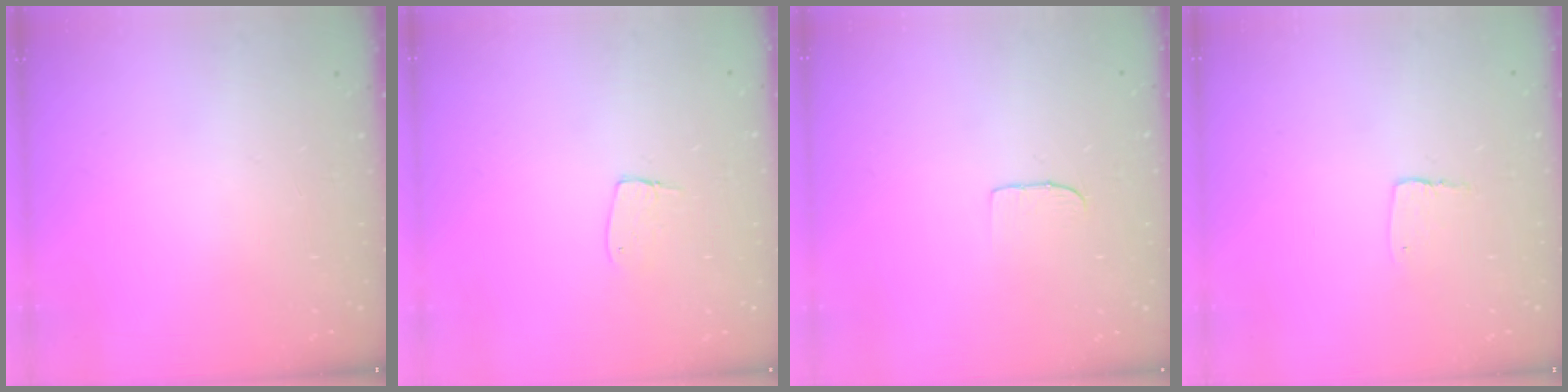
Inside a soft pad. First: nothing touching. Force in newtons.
{"total": 5.5, "press": 5.5, "slide": 0.3}
{"total": 4.3, "press": 4.3, "slide": 0.3}
{"total": 3.6, "press": 3.6, "slide": 0.3}